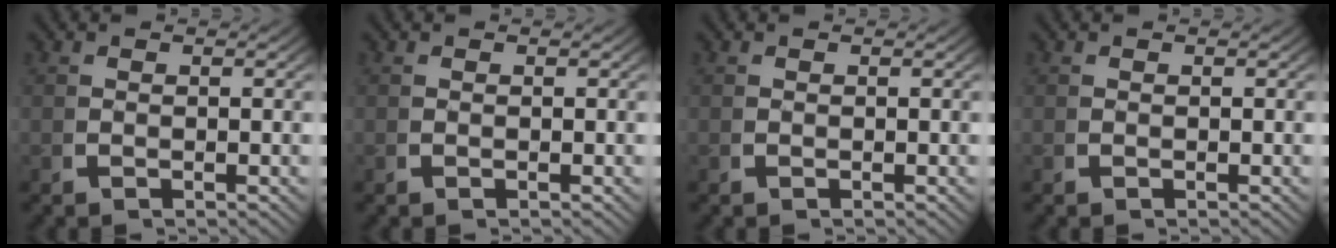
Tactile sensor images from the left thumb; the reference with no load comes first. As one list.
[{"total": 0.0}, {"total": 0.0}, {"total": 0.0}]